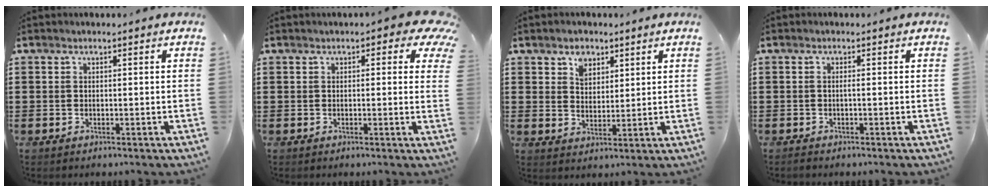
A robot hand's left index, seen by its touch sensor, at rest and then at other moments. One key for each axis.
{"total": 2.8, "fx": 1.5, "fy": 1.2, "fz": 2.1, "tx": -0.032, "ty": 0.000, "tz": 0.021}
{"total": 4.2, "fx": 2.9, "fy": 2.9, "fz": 1.1, "tx": -0.017, "ty": 0.002, "tz": 0.052}
{"total": 0.8, "fx": -0.4, "fy": -0.1, "fz": 0.6, "tx": -0.012, "ty": -0.004, "tz": -0.009}